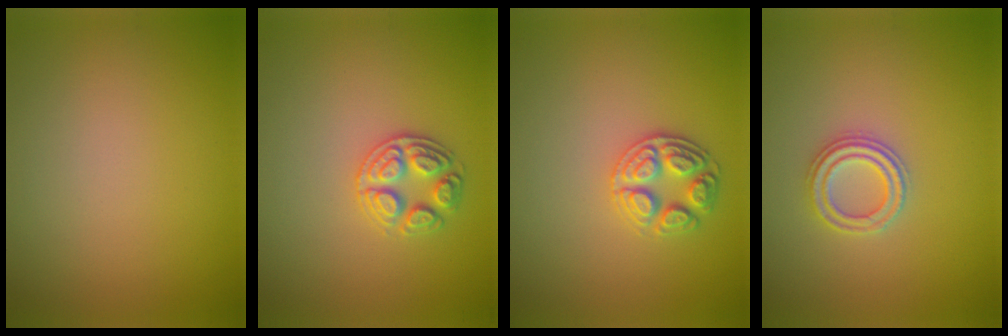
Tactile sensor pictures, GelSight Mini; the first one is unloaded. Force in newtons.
{"total": 2.6, "press": 2.6, "slide": 0.4}
{"total": 2.8, "press": 2.7, "slide": 0.6}
{"total": 2.4, "press": 2.3, "slide": 0.4}